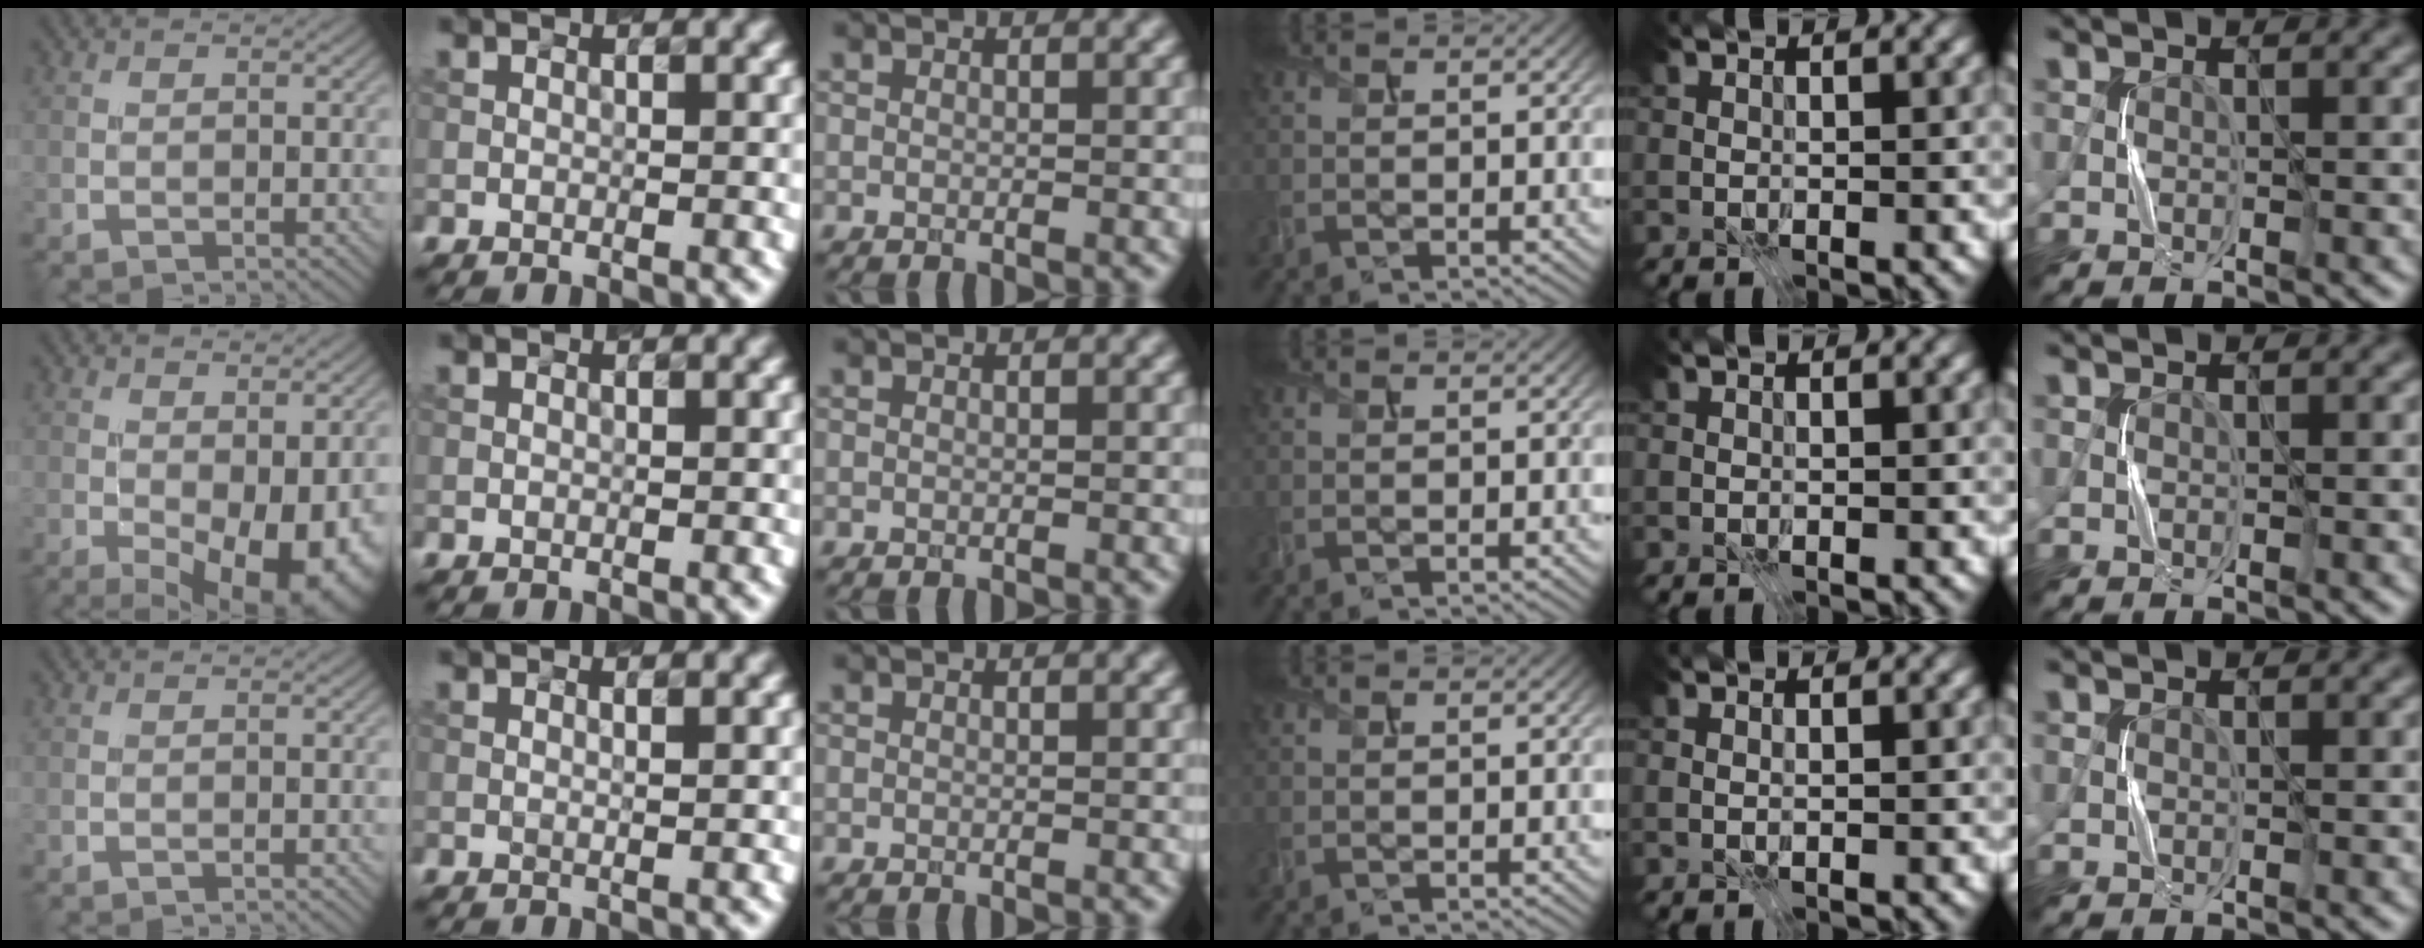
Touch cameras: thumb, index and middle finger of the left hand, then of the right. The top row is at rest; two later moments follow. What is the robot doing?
{"motion": "press", "object": "syringe"}